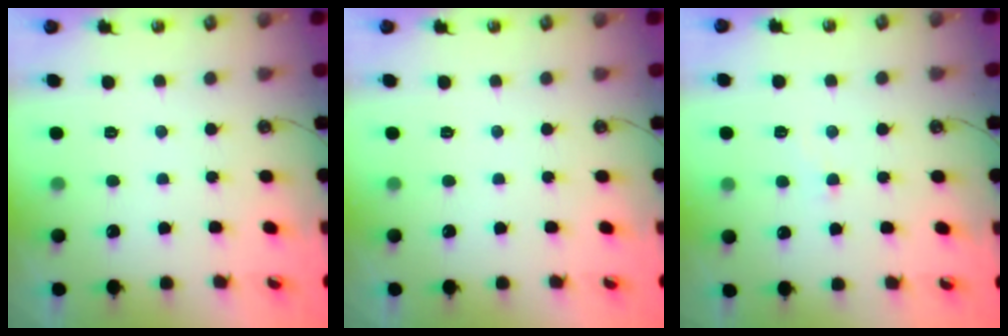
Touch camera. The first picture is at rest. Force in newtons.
{"total": 0.0}
{"total": 2.4, "press": 2.4, "slide": 0.6}